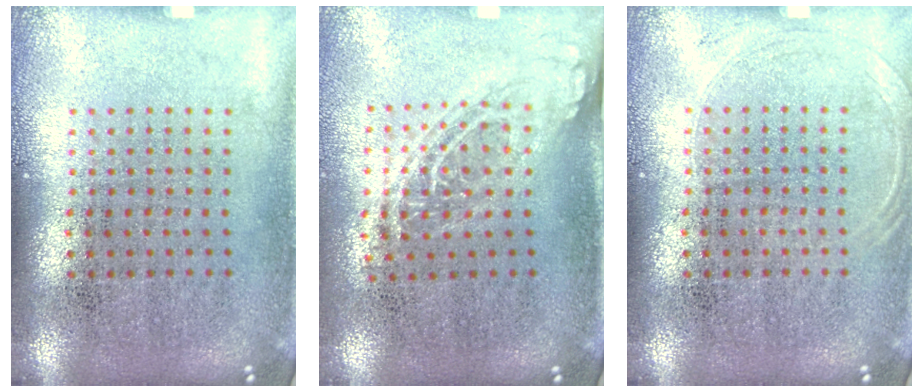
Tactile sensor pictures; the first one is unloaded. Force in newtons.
{"total": 1.3, "press": 1.0, "slide": 0.8}
{"total": 0.9, "press": 0.8, "slide": 0.3}